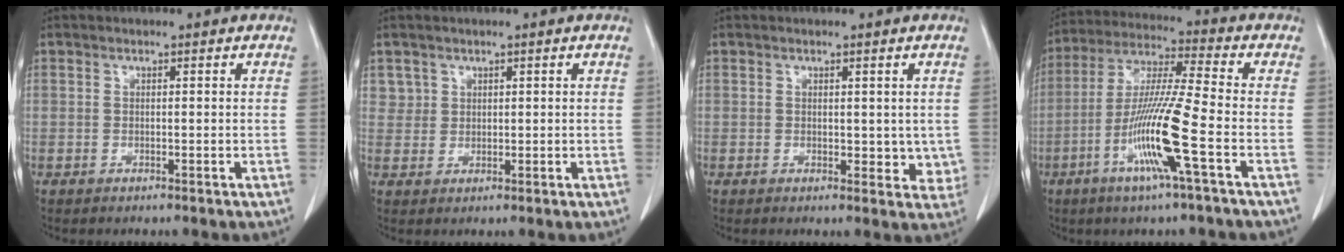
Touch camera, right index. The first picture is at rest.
{"total": 2.3, "force": [1.3, 1.9, -0.2], "torque": [0.019, 0.003, 0.016]}
{"total": 3.6, "force": [0.3, 2.3, 2.7], "torque": [-0.013, -0.005, 0.006]}
{"total": 13.3, "force": [-4.7, -0.9, 12.4], "torque": [-0.247, -0.013, -0.096]}